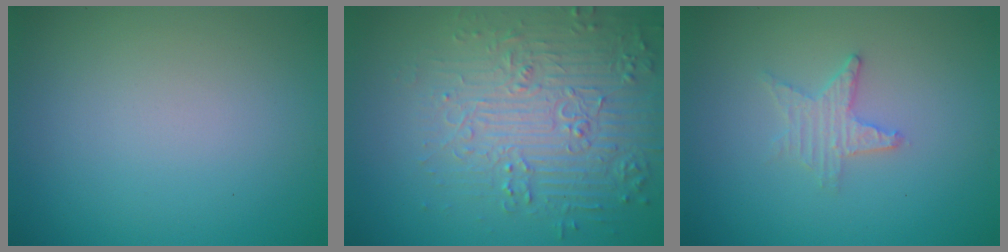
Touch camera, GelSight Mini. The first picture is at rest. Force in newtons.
{"total": 5.5, "press": 5.1, "slide": 2.0}
{"total": 2.1, "press": 2.0, "slide": 0.4}